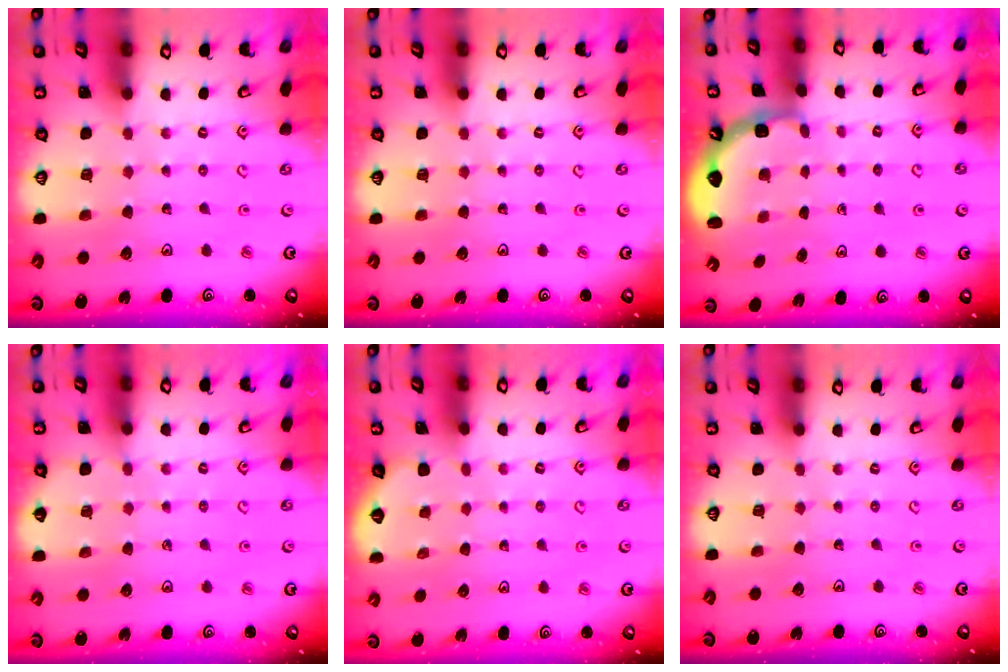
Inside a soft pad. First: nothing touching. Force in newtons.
{"total": 0.0}
{"total": 2.6, "press": 2.2, "slide": 1.3}
{"total": 3.5, "press": 3.4, "slide": 0.6}
{"total": 2.3, "press": 2.3, "slide": 0.1}
{"total": 0.0}